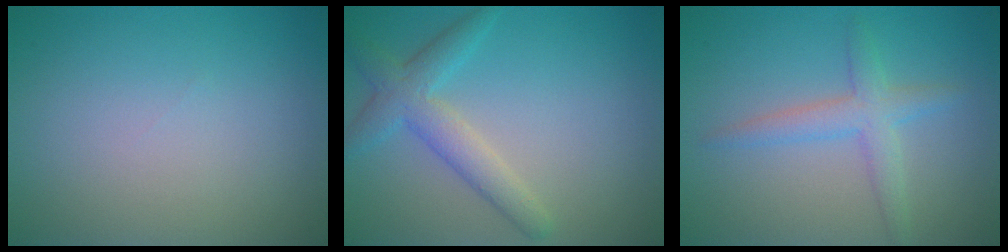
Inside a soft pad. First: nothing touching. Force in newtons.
{"total": 3.5, "press": 3.5, "slide": 0.1}
{"total": 2.7, "press": 2.7, "slide": 0.1}